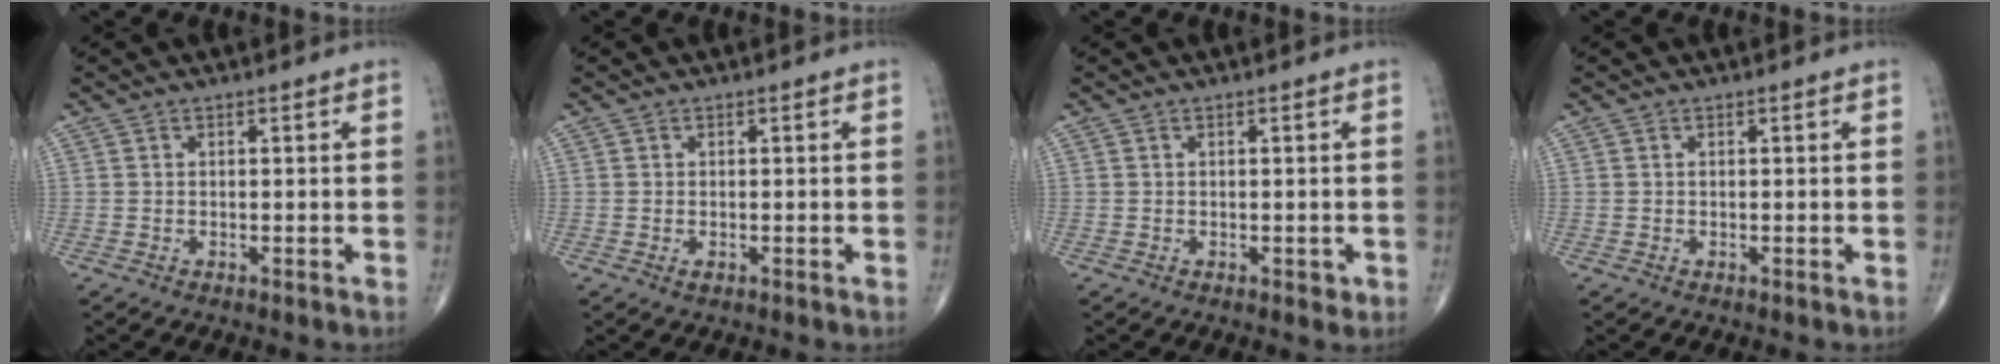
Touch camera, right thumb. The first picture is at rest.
{"total": 0.8, "force": [-0.3, 0.4, 0.6], "torque": [-0.008, -0.001, -0.005]}
{"total": 1.1, "force": [-0.2, 0.7, 0.8], "torque": [-0.001, 0.000, -0.002]}
{"total": 0.0}